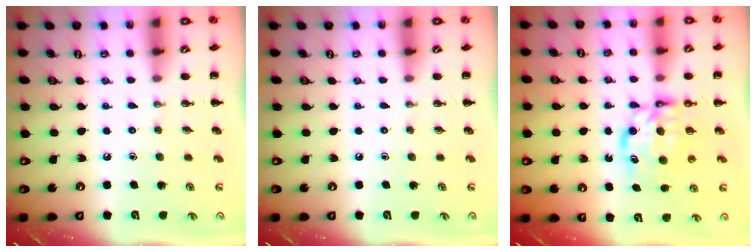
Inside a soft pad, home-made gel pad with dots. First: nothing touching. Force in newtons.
{"total": 0.0}
{"total": 6.9, "press": 6.8, "slide": 0.6}